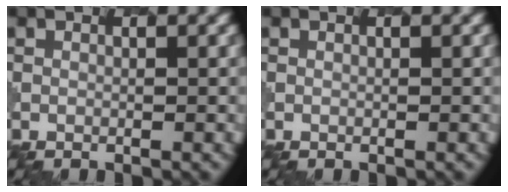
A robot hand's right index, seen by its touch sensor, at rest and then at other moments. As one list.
[{"total": 0.0}]